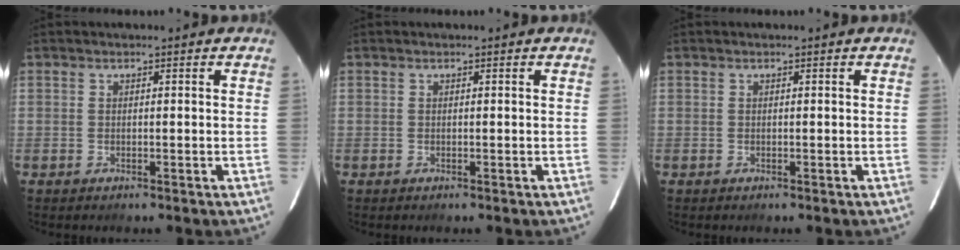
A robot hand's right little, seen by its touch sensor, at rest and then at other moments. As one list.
[{"total": 0.0}, {"total": 0.0}]